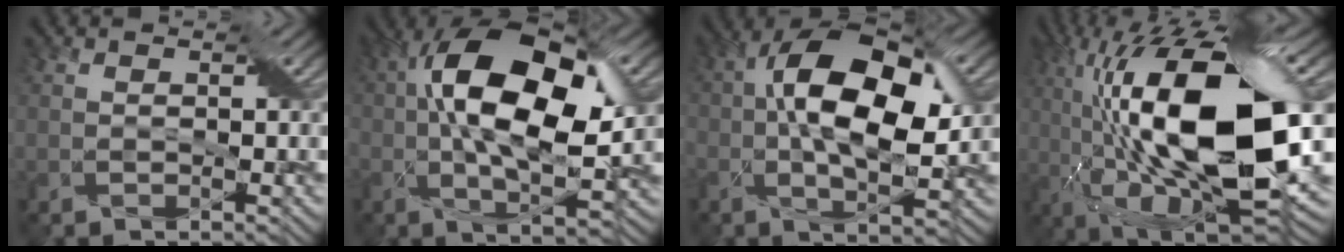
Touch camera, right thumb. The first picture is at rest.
{"total": 15.5, "force": [1.9, 7.6, 13.4], "torque": [-0.238, 0.004, 0.023]}
{"total": 14.2, "force": [1.1, 7.3, 12.0], "torque": [-0.222, 0.002, 0.017]}
{"total": 21.2, "force": [0.8, 8.5, 19.4], "torque": [-0.374, 0.008, 0.002]}